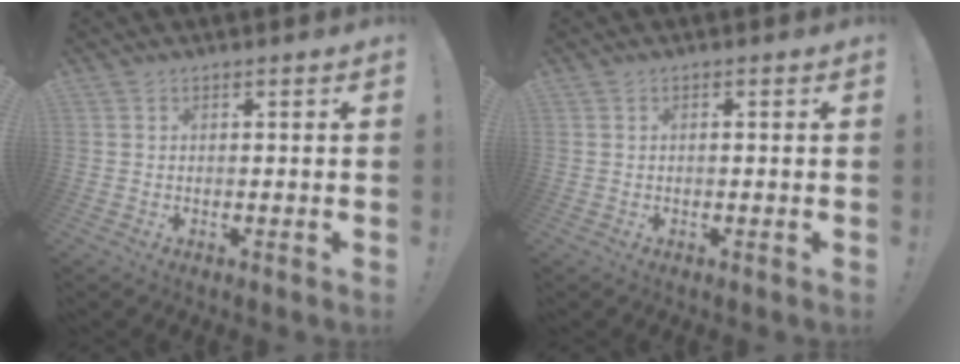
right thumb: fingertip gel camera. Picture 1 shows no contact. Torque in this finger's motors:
{"motor_torque": [-0.13, 0.02, 0.07, -0.06, 0.00]}